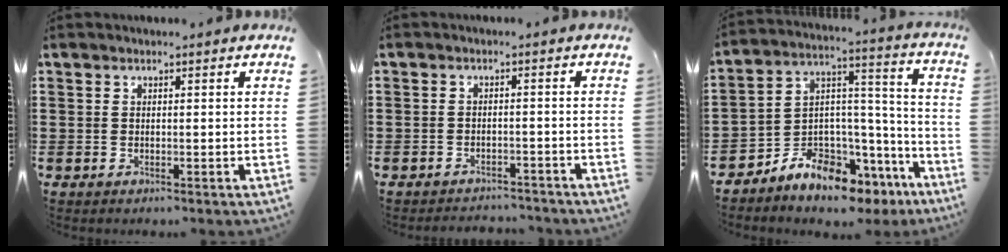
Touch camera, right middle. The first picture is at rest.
{"total": 2.3, "force": [-2.3, 0.3, -0.3], "torque": [-0.003, 0.000, -0.052]}
{"total": 7.9, "force": [-7.4, 2.7, 0.8], "torque": [-0.024, 0.003, -0.143]}